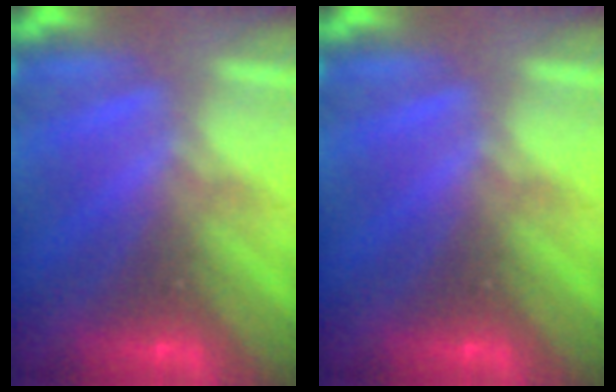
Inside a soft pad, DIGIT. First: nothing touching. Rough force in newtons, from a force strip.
{"total": 0.0}